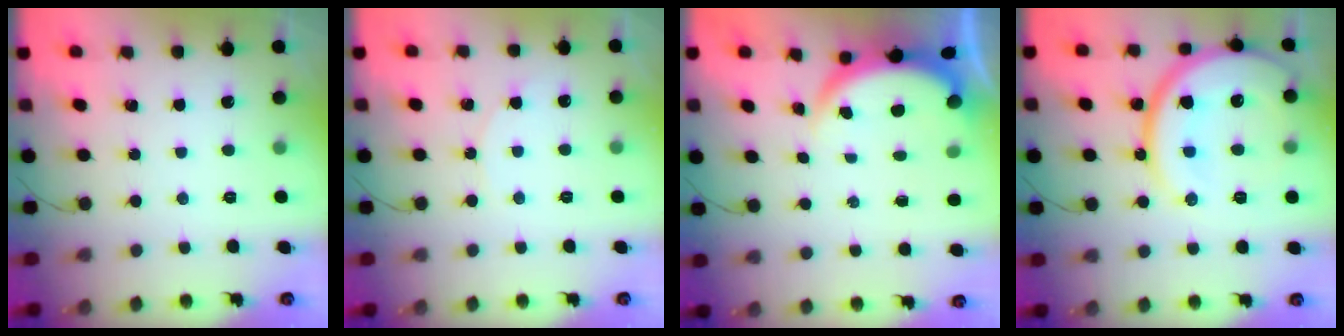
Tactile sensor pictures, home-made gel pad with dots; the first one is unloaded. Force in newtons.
{"total": 3.8, "press": 3.8, "slide": 0.5}
{"total": 3.7, "press": 3.7, "slide": 0.1}
{"total": 21.0, "press": 20.9, "slide": 2.2}